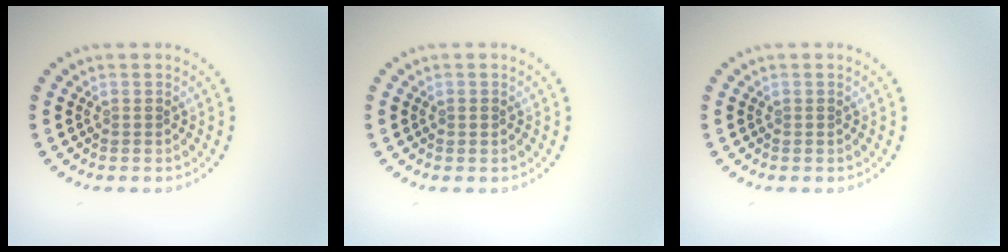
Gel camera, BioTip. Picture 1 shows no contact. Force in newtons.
{"total": 0.5, "press": 0.5, "slide": 0.1}
{"total": 0.0}